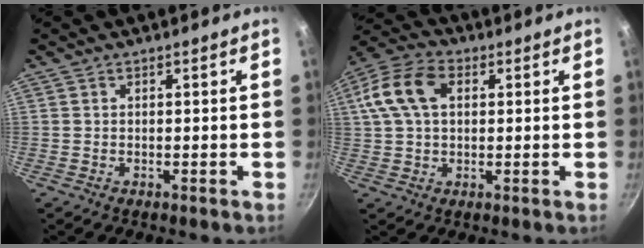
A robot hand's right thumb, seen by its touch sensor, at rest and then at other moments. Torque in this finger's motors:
{"motor_torque": [-0.06, 1.21, 0.05, 0.12, 0.10]}